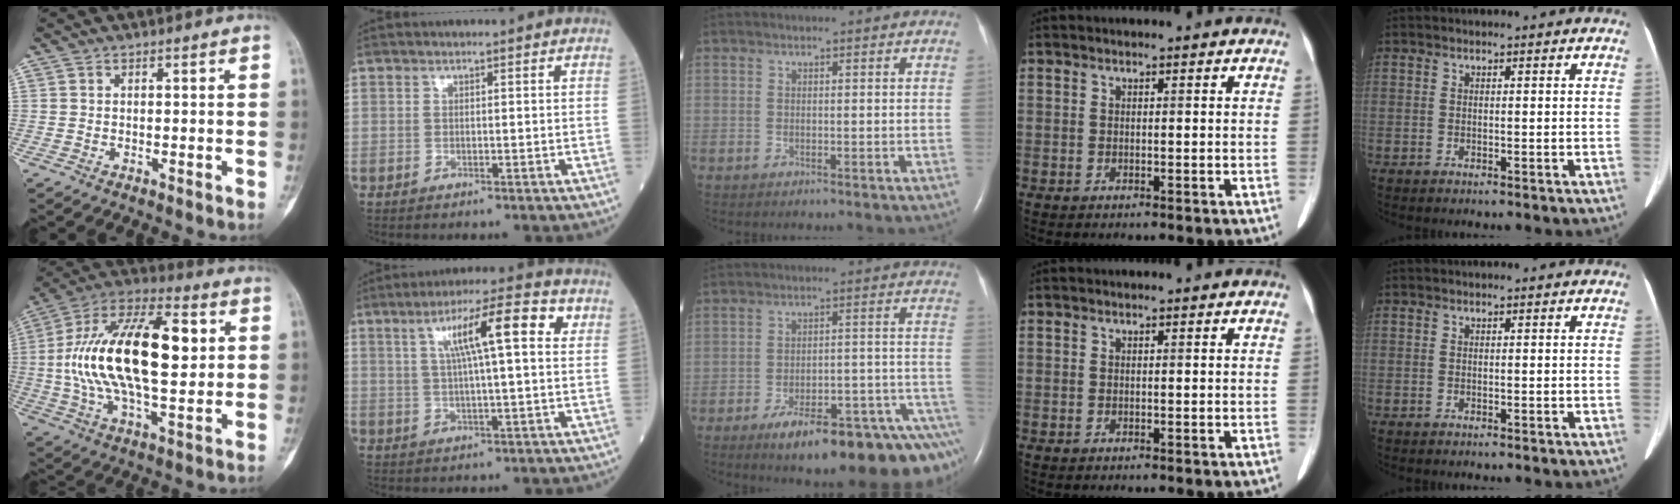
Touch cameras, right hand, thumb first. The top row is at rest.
{"thumb": {"total": 25.0, "force": [2.7, 11.6, 22.0], "torque": [-0.401, 0.014, 0.039]}, "index": {"total": 11.1, "force": [3.6, 1.2, 10.4], "torque": [-0.169, 0.024, 0.054]}, "middle": {"total": 18.4, "force": [-13.3, 3.1, 12.4], "torque": [-0.082, 0.036, -0.186]}}